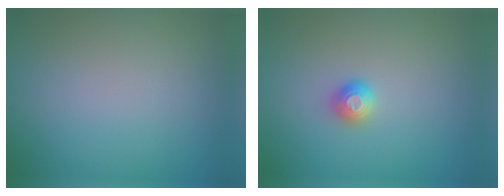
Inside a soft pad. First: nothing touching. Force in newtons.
{"total": 1.2, "press": 1.2, "slide": 0.2}